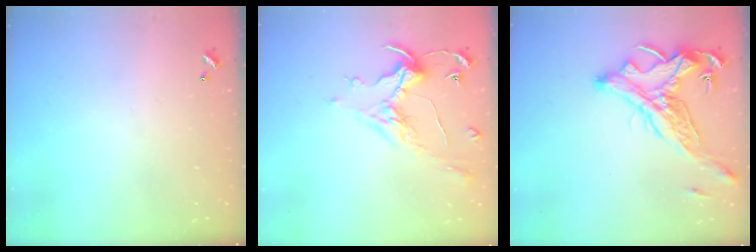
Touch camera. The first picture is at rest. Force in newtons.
{"total": 0.8, "press": 0.7, "slide": 0.5}
{"total": 5.4, "press": 5.1, "slide": 1.8}